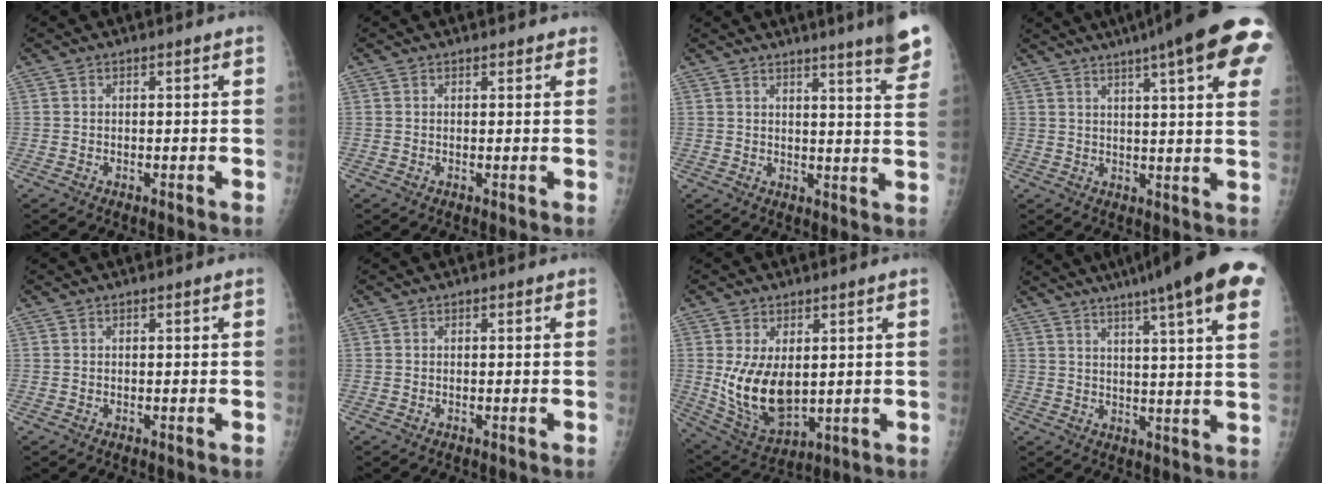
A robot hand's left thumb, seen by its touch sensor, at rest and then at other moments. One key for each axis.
{"total": 1.2, "fx": 1.1, "fy": 0.5, "fz": 0.4, "tx": 0.000, "ty": -0.001, "tz": 0.012}
{"total": 10.1, "fx": 7.6, "fy": 0.3, "fz": 6.6, "tx": -0.067, "ty": -0.042, "tz": 0.079}
{"total": 21.8, "fx": 12.3, "fy": 3.2, "fz": 17.7, "tx": -0.228, "ty": -0.001, "tz": 0.146}
{"total": 0.0}
{"total": 0.0}
{"total": 11.9, "fx": 1.0, "fy": 6.6, "fz": 9.9, "tx": -0.169, "ty": -0.019, "tz": 0.042}
{"total": 20.3, "fx": 12.7, "fy": 1.9, "fz": 15.7, "tx": -0.217, "ty": -0.016, "tz": 0.153}